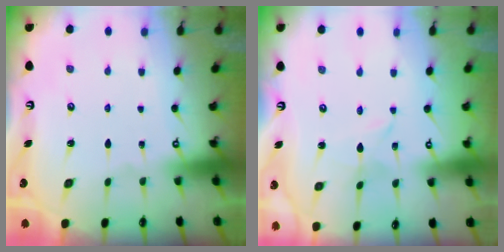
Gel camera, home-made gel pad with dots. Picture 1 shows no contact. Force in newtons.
{"total": 2.6, "press": 2.6, "slide": 0.3}